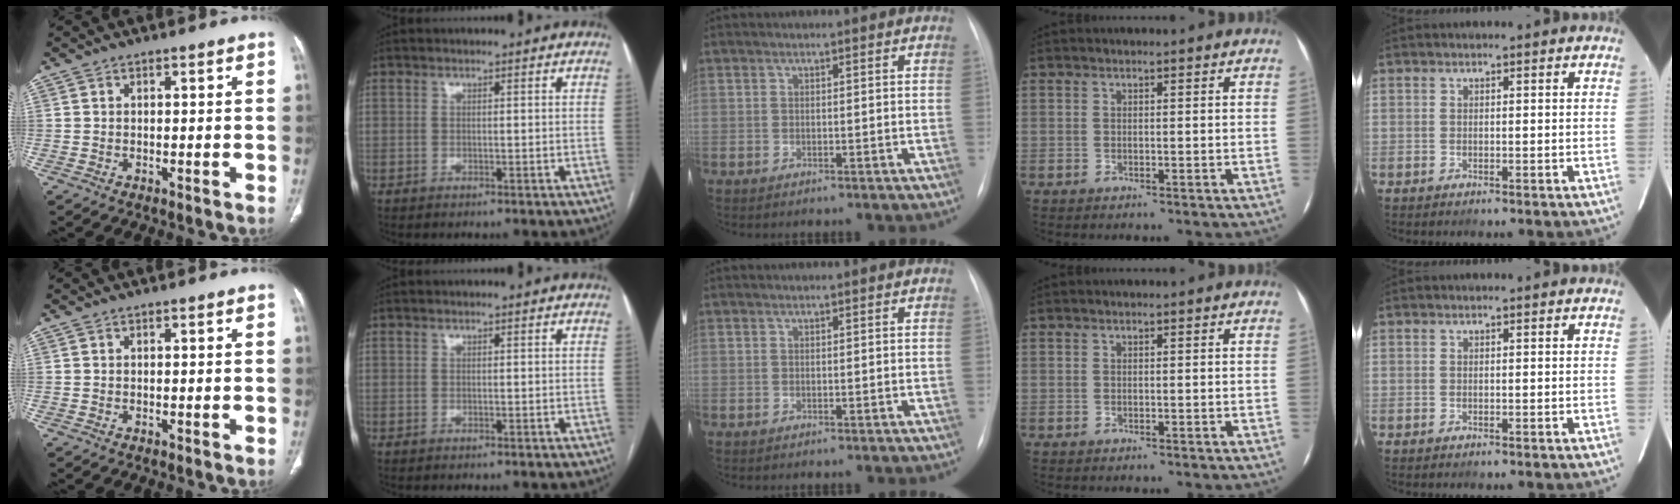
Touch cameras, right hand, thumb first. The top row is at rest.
{}